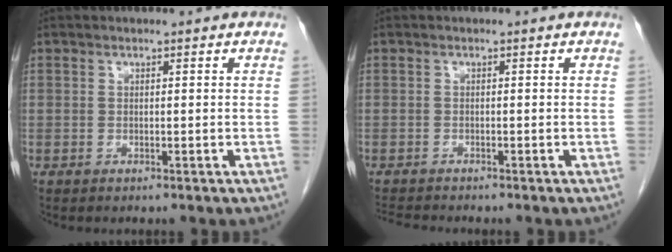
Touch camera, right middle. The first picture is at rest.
{"total": 2.2, "force": [-2.2, -0.2, 0.3], "torque": [-0.008, -0.011, -0.040]}